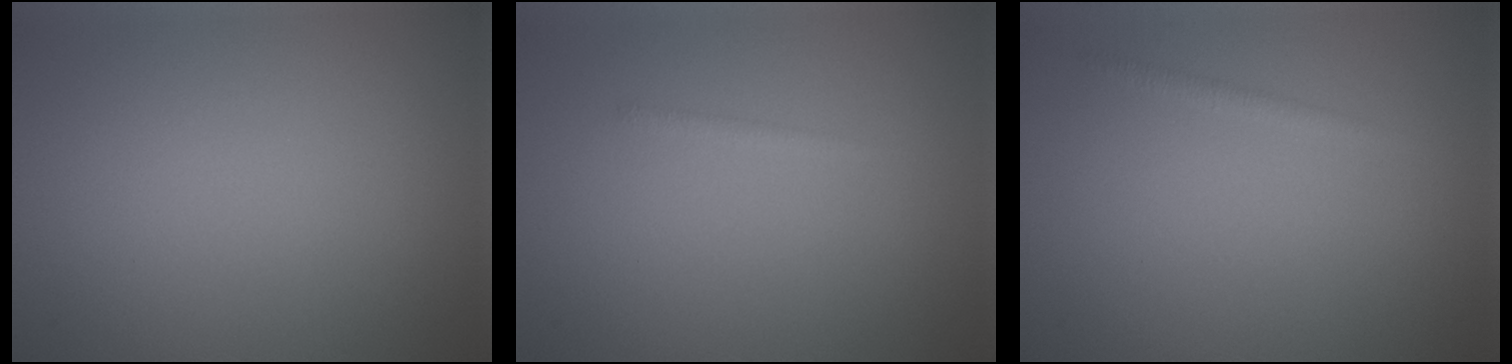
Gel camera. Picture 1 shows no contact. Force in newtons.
{"total": 0.6, "press": 0.6, "slide": 0.1}
{"total": 0.9, "press": 0.9, "slide": 0.1}